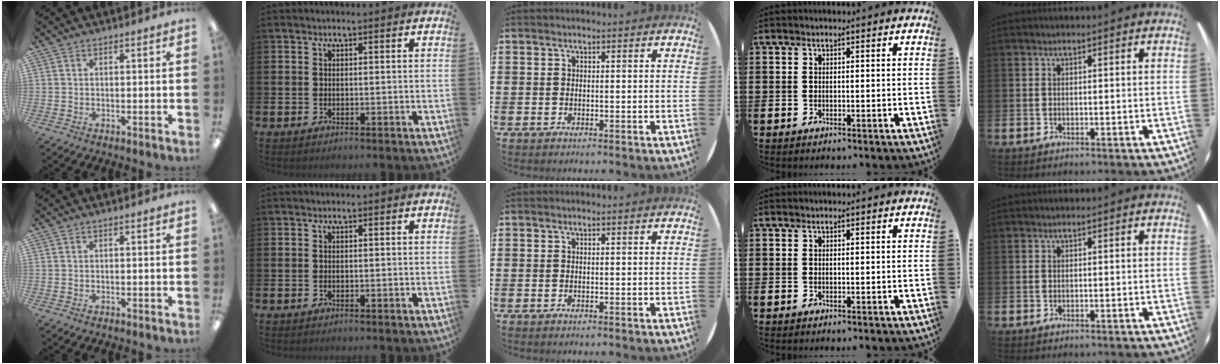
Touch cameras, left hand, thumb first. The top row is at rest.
{}